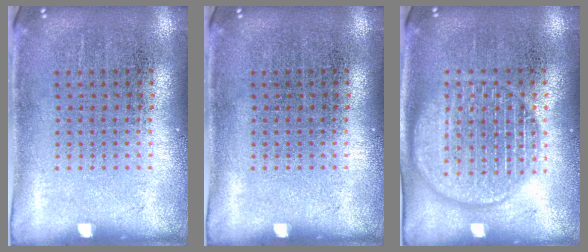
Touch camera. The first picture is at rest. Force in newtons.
{"total": 0.0}
{"total": 3.0, "press": 3.0, "slide": 0.3}